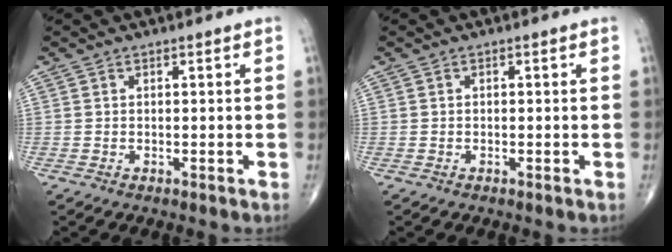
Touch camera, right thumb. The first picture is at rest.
{"total": 0.0}